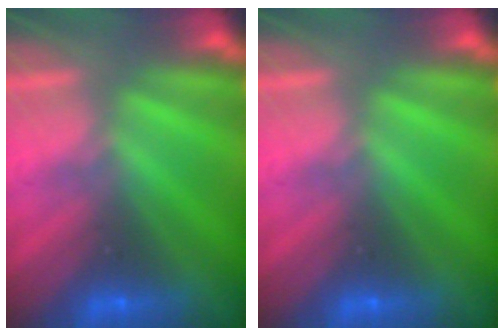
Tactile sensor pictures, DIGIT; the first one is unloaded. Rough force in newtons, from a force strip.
{"total": 0.0}